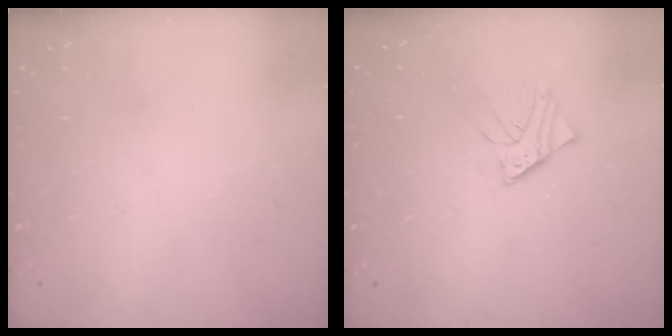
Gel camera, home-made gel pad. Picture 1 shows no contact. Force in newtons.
{"total": 2.9, "press": 2.9, "slide": 0.3}